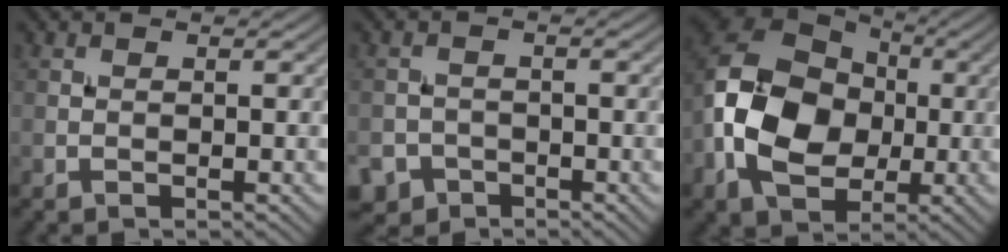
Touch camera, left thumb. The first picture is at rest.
{"total": 3.9, "force": [-2.8, 2.7, 0.7], "torque": [-0.006, 0.000, -0.050]}
{"total": 14.6, "force": [-1.7, 10.8, 9.7], "torque": [-0.225, 0.001, -0.048]}